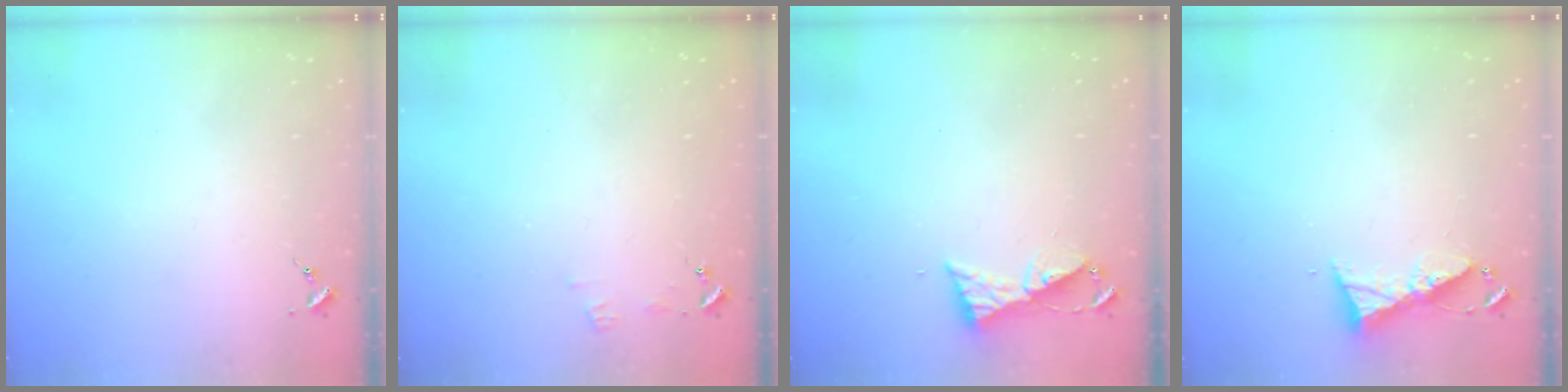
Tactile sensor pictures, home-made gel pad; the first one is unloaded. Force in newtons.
{"total": 4.2, "press": 4.2, "slide": 0.5}
{"total": 6.4, "press": 6.4, "slide": 0.6}
{"total": 7.4, "press": 7.4, "slide": 0.4}